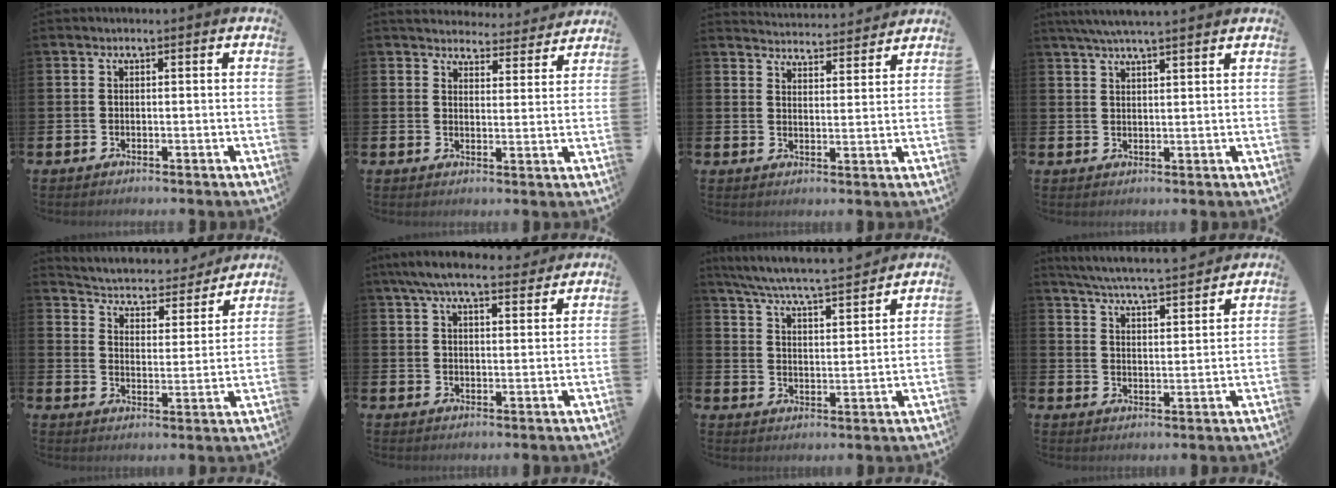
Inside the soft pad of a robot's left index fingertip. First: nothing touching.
{"total": 4.5, "force": [4.4, 1.1, 0.0], "torque": [-0.004, -0.035, 0.075]}
{"total": 4.3, "force": [4.3, 0.2, -0.2], "torque": [-0.007, -0.033, 0.077]}
{"total": 4.7, "force": [4.2, 0.0, 2.0], "torque": [-0.048, -0.007, 0.077]}
{"total": 4.3, "force": [4.1, 1.3, 0.5], "torque": [-0.037, -0.036, 0.063]}
{"total": 6.8, "force": [6.1, 1.4, 2.6], "torque": [-0.063, -0.019, 0.110]}
{"total": 6.6, "force": [6.4, 0.0, 1.9], "torque": [-0.064, -0.047, 0.110]}
{"total": 5.9, "force": [5.7, -0.1, 1.2], "torque": [-0.049, -0.042, 0.100]}